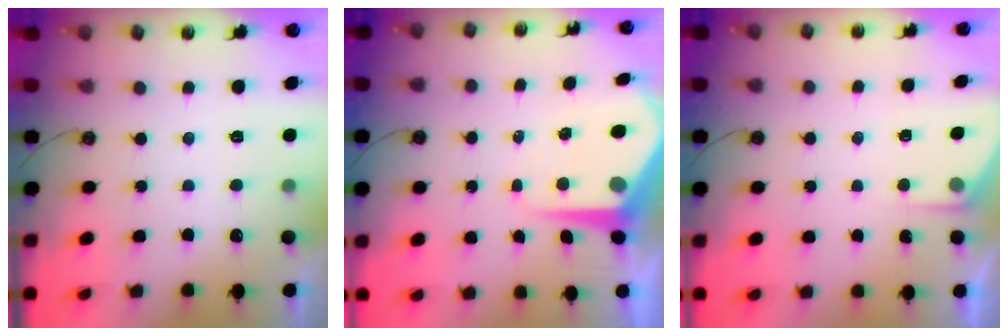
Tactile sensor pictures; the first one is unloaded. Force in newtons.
{"total": 8.9, "press": 8.8, "slide": 1.0}
{"total": 2.7, "press": 2.7, "slide": 0.3}